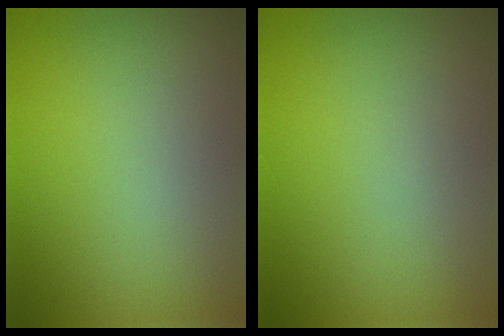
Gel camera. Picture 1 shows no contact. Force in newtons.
{"total": 0.0}